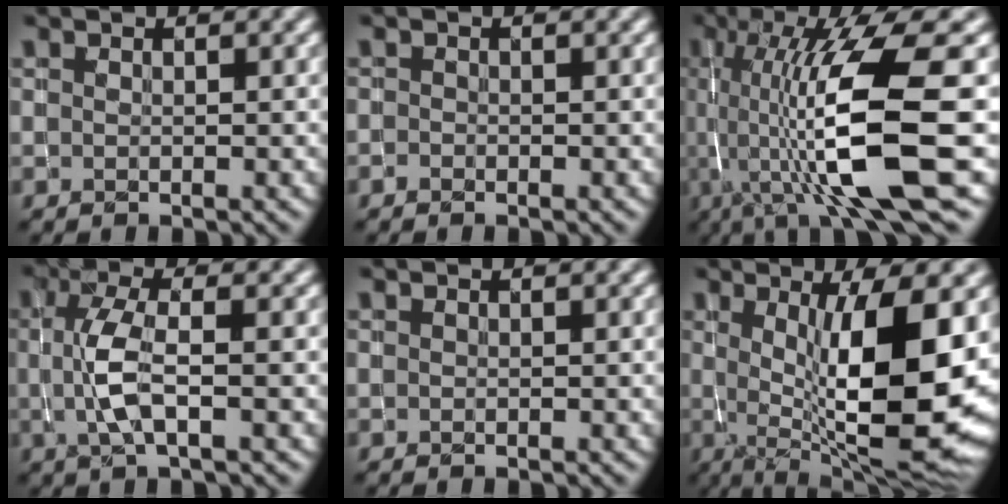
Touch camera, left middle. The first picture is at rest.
{"total": 0.5, "force": [-0.5, 0.2, -0.2], "torque": [0.003, -0.002, -0.009]}
{"total": 12.5, "force": [-1.5, 2.6, 12.2], "torque": [-0.201, -0.006, -0.026]}
{"total": 3.7, "force": [-0.3, 1.1, 3.5], "torque": [-0.080, 0.002, -0.007]}
{"total": 0.0}
{"total": 12.8, "force": [0.5, 3.7, 12.3], "torque": [-0.176, -0.014, 0.012]}